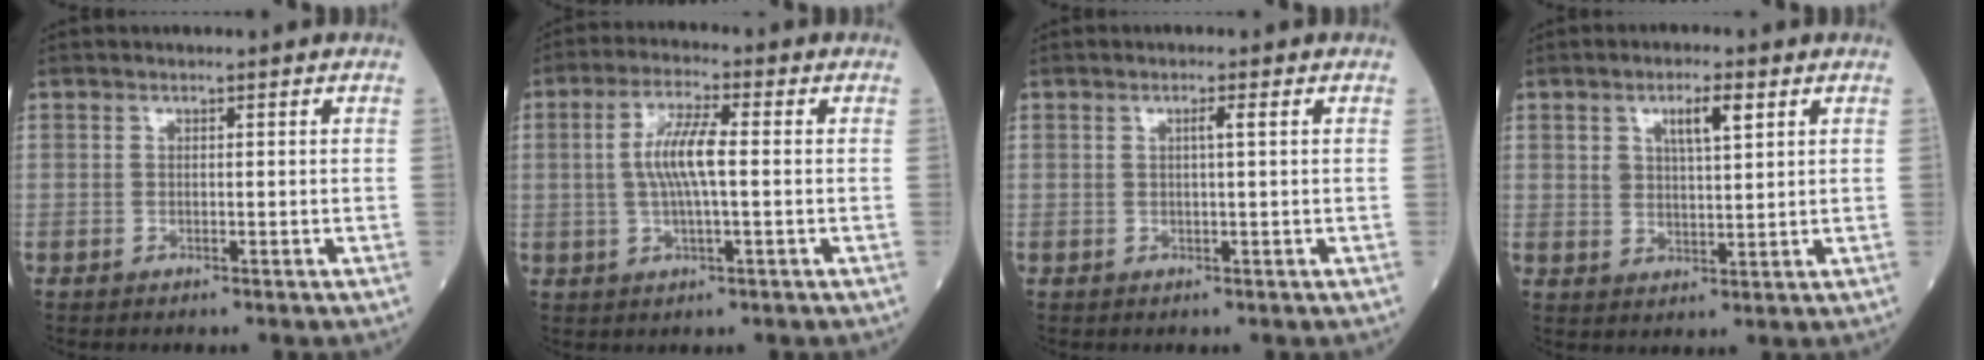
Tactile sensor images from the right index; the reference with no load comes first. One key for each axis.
{"total": 6.9, "fx": 0.3, "fy": 1.0, "fz": 6.9, "tx": -0.142, "ty": 0.006, "tz": 0.003}
{"total": 1.3, "fx": 0.3, "fy": -0.3, "fz": 1.2, "tx": -0.021, "ty": 0.002, "tz": 0.005}
{"total": 5.0, "fx": 2.5, "fy": 1.5, "fz": 4.0, "tx": -0.074, "ty": 0.006, "tz": 0.048}